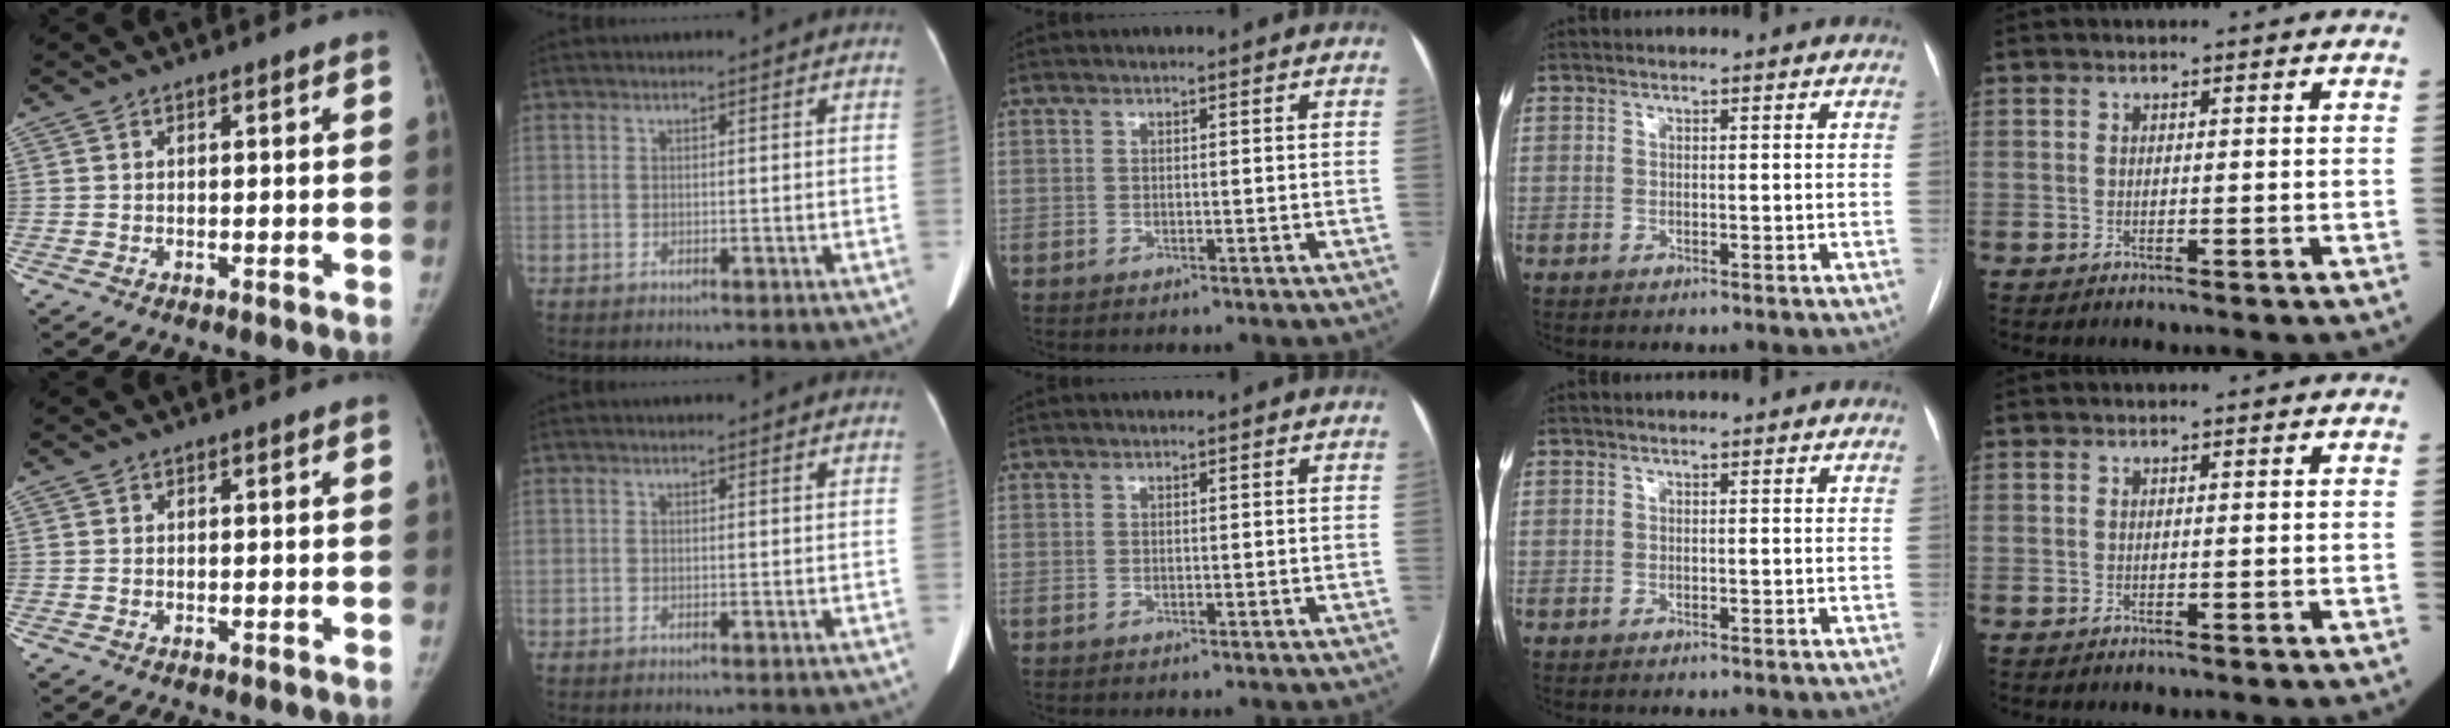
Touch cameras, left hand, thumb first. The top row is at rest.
{}